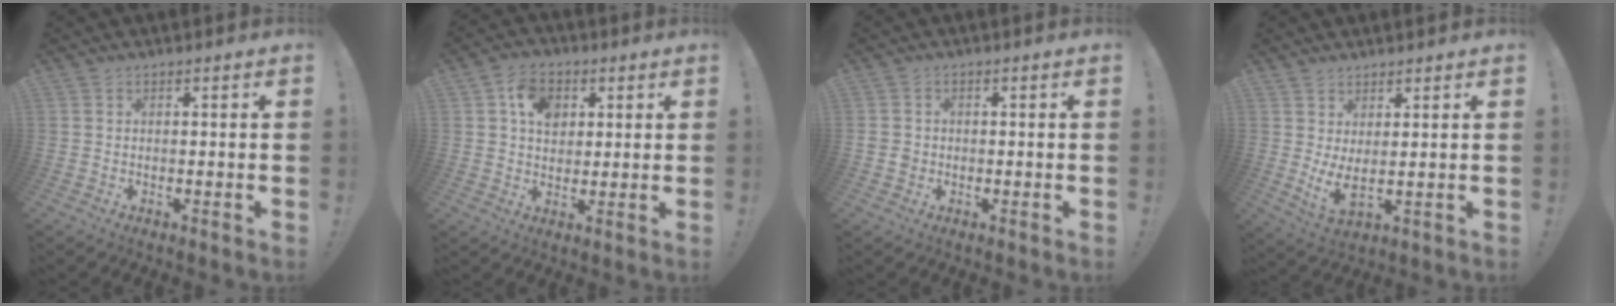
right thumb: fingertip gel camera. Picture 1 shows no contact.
{"total": 9.0, "force": [3.1, 7.1, 4.7], "torque": [-0.070, -0.001, 0.059]}
{"total": 2.6, "force": [-0.8, 2.3, 1.0], "torque": [-0.010, 0.004, -0.014]}
{"total": 5.1, "force": [2.5, 1.2, 4.3], "torque": [-0.064, -0.031, 0.046]}